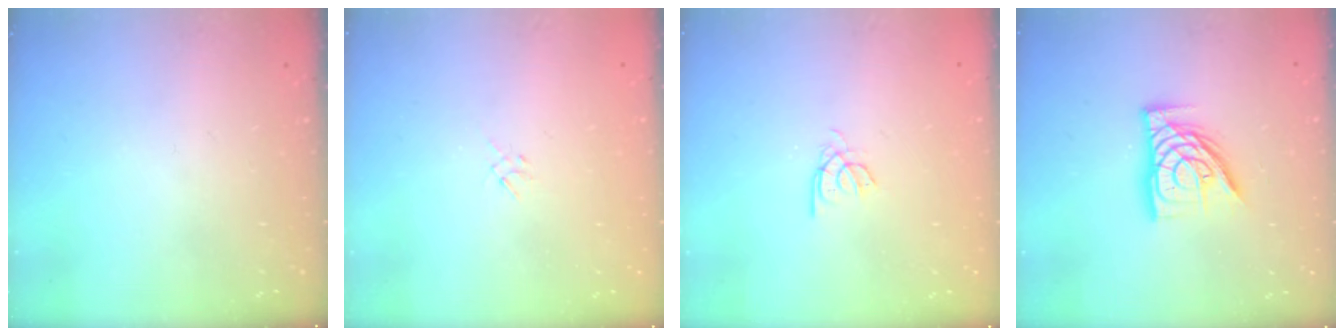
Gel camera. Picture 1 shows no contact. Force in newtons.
{"total": 1.3, "press": 1.2, "slide": 0.5}
{"total": 2.0, "press": 1.9, "slide": 0.4}
{"total": 13.3, "press": 13.2, "slide": 1.5}